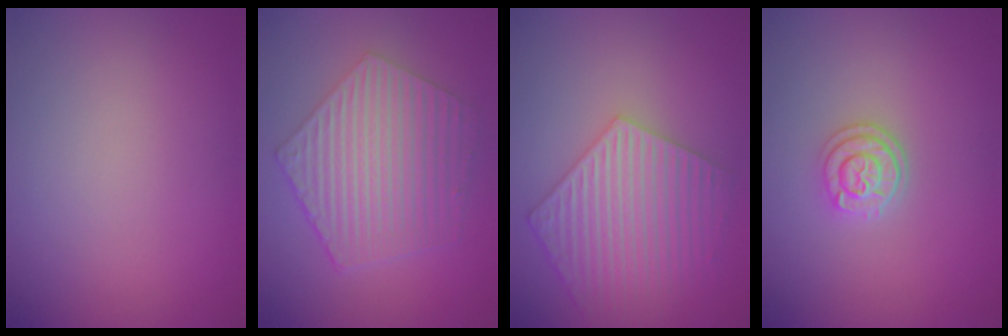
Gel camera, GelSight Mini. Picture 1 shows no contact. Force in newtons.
{"total": 6.7, "press": 4.9, "slide": 4.6}
{"total": 5.8, "press": 4.6, "slide": 3.5}
{"total": 2.4, "press": 2.1, "slide": 1.1}